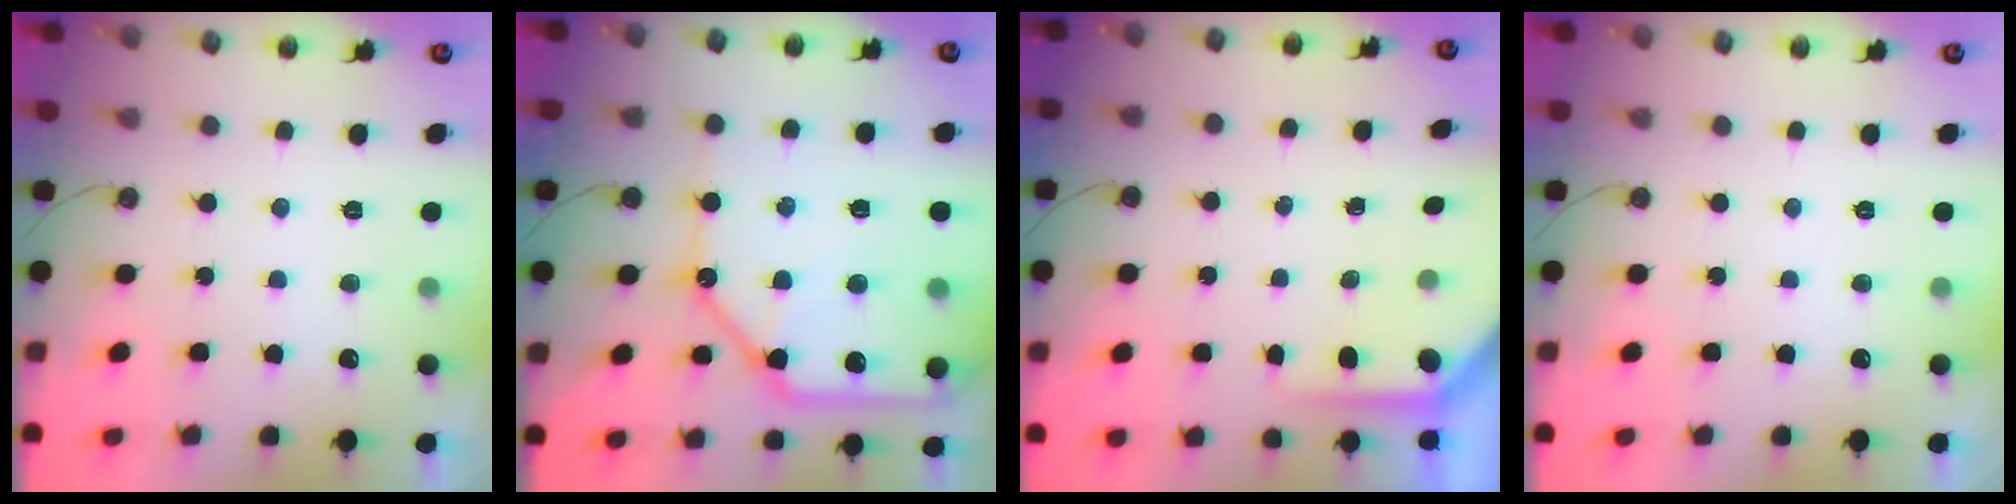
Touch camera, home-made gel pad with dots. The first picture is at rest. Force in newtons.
{"total": 19.0, "press": 18.9, "slide": 2.5}
{"total": 4.9, "press": 4.9, "slide": 0.3}
{"total": 0.0}